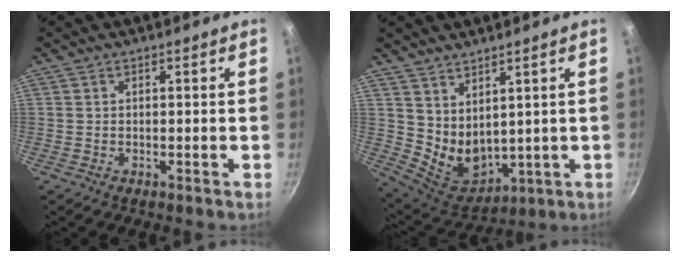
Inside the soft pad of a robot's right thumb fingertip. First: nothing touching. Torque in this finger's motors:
{"motor_torque": [-0.20, 0.80, 0.14, -0.02, 0.05]}